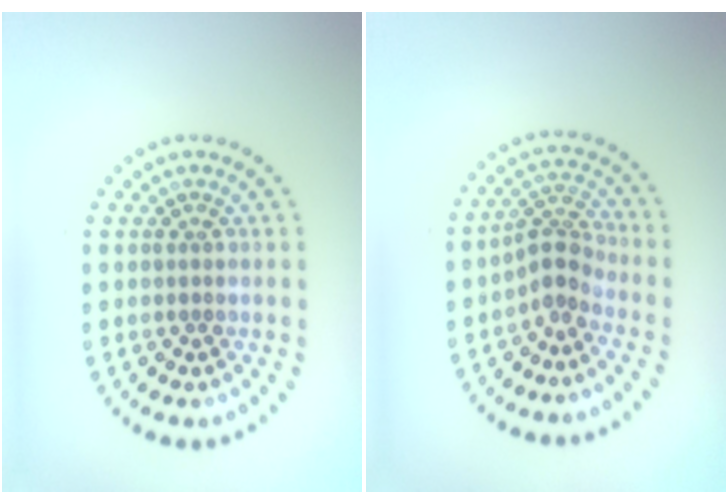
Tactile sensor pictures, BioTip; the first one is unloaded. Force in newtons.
{"total": 2.6, "press": 1.9, "slide": 1.8}